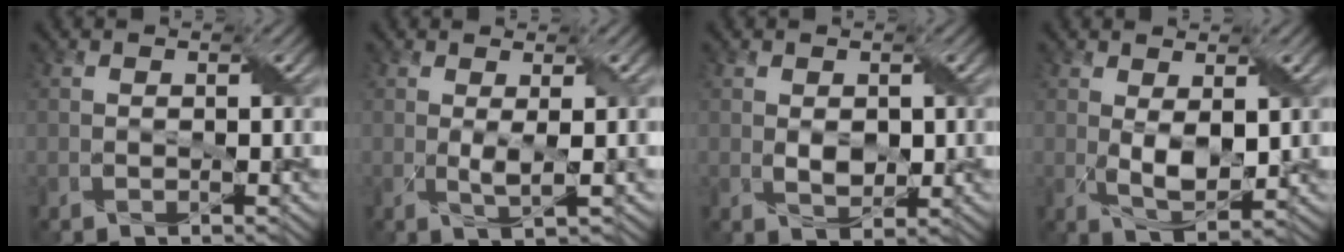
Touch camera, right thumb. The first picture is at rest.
{"total": 2.1, "force": [0.4, 0.1, 2.1], "torque": [-0.046, 0.000, 0.009]}
{"total": 2.4, "force": [0.3, 1.6, 1.8], "torque": [-0.039, -0.004, 0.010]}
{"total": 4.4, "force": [0.6, 2.1, 3.8], "torque": [-0.083, -0.007, 0.018]}